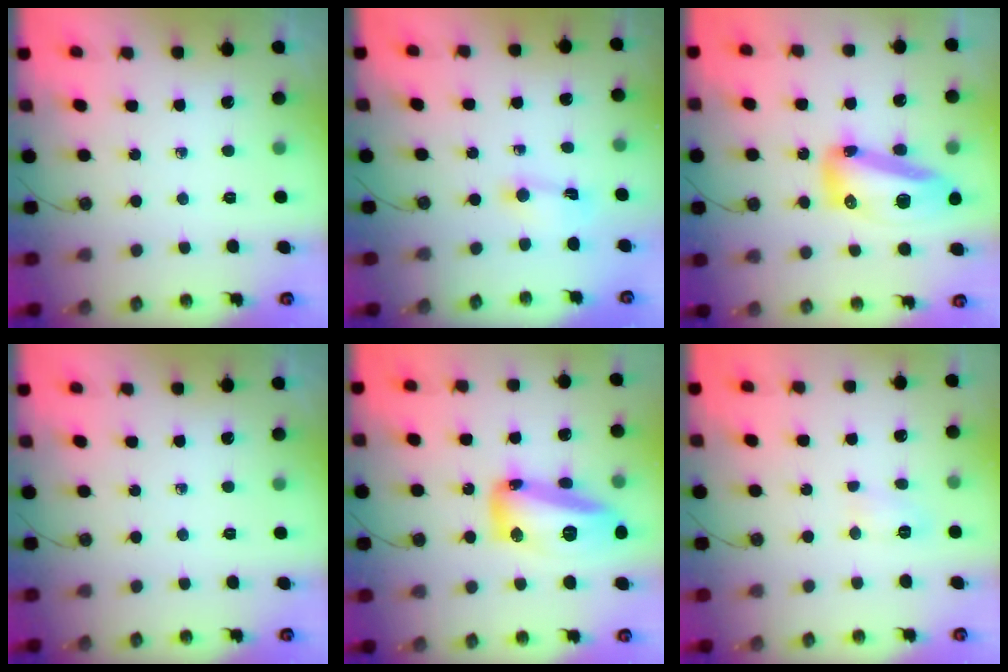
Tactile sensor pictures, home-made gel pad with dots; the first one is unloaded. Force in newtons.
{"total": 1.6, "press": 1.6, "slide": 0.3}
{"total": 15.7, "press": 15.6, "slide": 1.4}
{"total": 0.0}
{"total": 17.7, "press": 17.6, "slide": 1.4}
{"total": 6.2, "press": 6.2, "slide": 0.5}